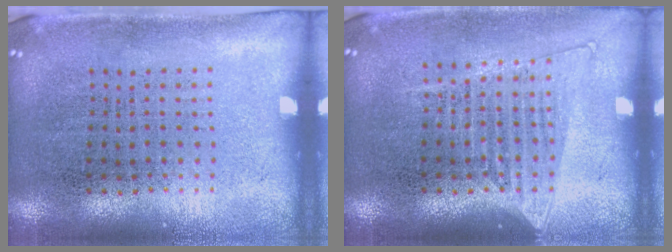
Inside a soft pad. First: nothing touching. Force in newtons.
{"total": 1.3, "press": 1.1, "slide": 0.6}